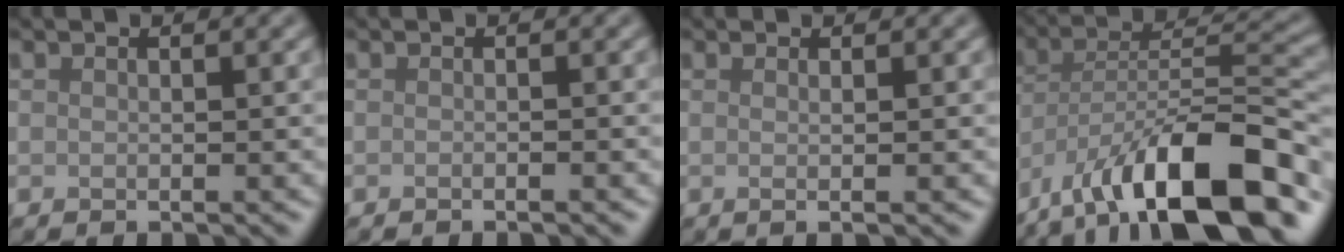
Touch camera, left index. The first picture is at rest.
{"total": 0.7, "force": [-0.4, 0.1, 0.6], "torque": [-0.006, -0.003, -0.009]}
{"total": 1.8, "force": [0.2, 0.6, 1.7], "torque": [-0.023, -0.003, -0.013]}
{"total": 15.2, "force": [-9.7, 5.5, 10.3], "torque": [-0.160, 0.010, -0.164]}